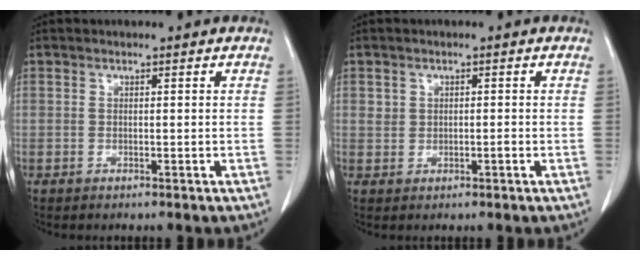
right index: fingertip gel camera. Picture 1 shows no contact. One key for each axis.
{"total": 1.6, "fx": 0.1, "fy": 1.2, "fz": 1.1, "tx": -0.023, "ty": 0.010, "tz": 0.006}